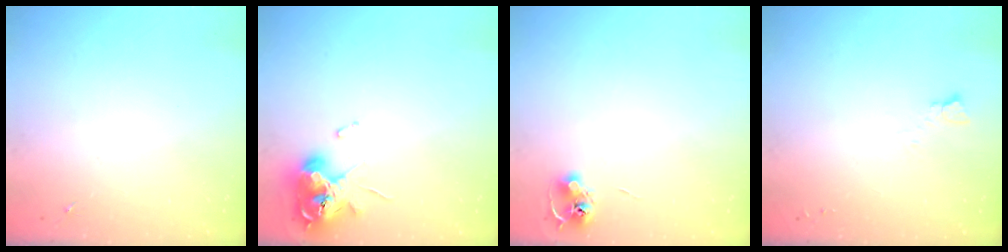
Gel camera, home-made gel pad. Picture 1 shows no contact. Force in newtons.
{"total": 11.4, "press": 11.3, "slide": 1.8}
{"total": 6.6, "press": 6.6, "slide": 0.5}
{"total": 2.8, "press": 2.7, "slide": 0.3}